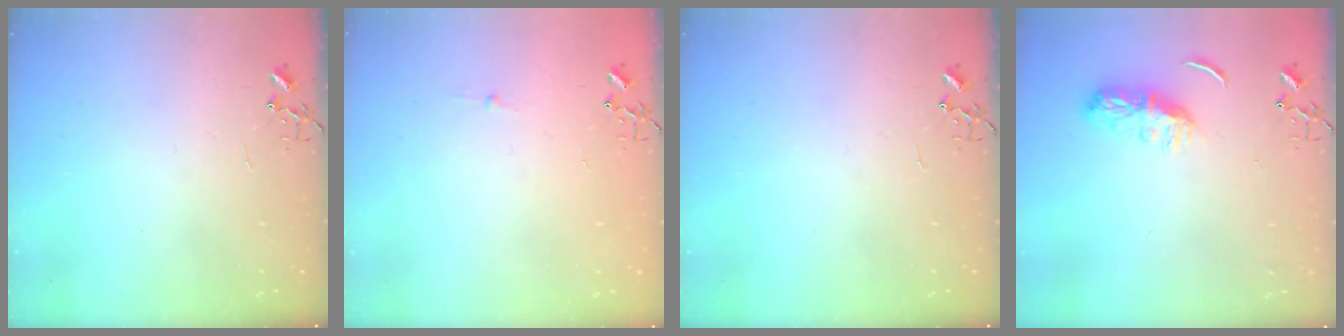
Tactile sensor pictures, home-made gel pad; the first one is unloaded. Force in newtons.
{"total": 2.8, "press": 2.8, "slide": 0.3}
{"total": 0.0}
{"total": 8.6, "press": 8.6, "slide": 0.5}